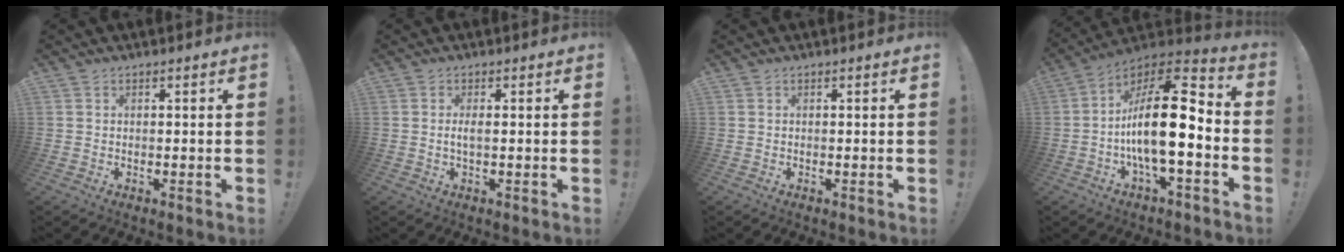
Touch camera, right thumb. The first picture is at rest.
{"total": 2.2, "force": [-0.3, 0.5, 2.1], "torque": [-0.040, 0.002, -0.006]}
{"total": 0.0}
{"total": 20.4, "force": [-3.1, 7.4, 18.8], "torque": [-0.323, 0.017, -0.050]}